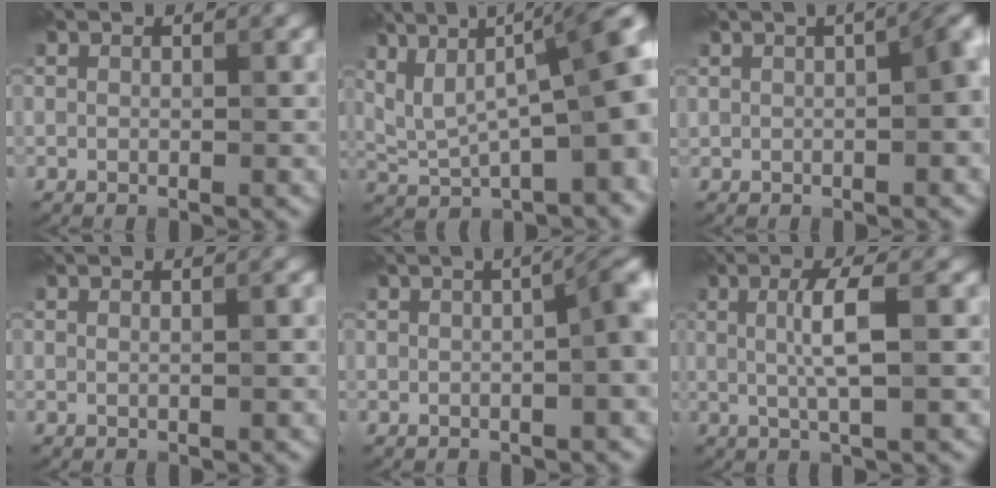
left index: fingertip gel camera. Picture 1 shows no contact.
{"total": 11.3, "force": [3.4, 3.7, 10.1], "torque": [-0.166, 0.008, 0.068]}
{"total": 4.2, "force": [0.3, 1.4, 3.9], "torque": [-0.039, 0.009, 0.010]}
{"total": 0.5, "force": [0.3, 0.2, 0.3], "torque": [0.000, -0.004, -0.001]}
{"total": 5.1, "force": [-0.1, 1.9, 4.7], "torque": [-0.034, 0.015, 0.000]}
{"total": 3.4, "force": [0.3, 0.6, 3.4], "torque": [-0.062, 0.003, 0.003]}